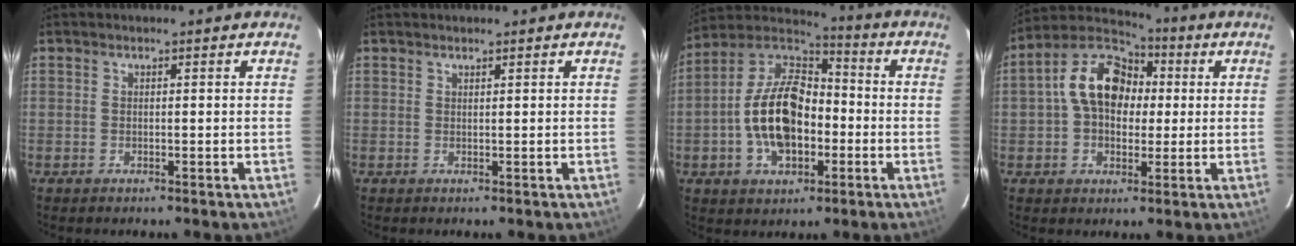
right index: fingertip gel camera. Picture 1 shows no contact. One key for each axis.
{"total": 0.7, "fx": 0.6, "fy": -0.1, "fz": 0.2, "tx": -0.007, "ty": -0.002, "tz": 0.010}
{"total": 16.7, "fx": -3.4, "fy": 9.9, "fz": 13.1, "tx": -0.255, "ty": 0.020, "tz": -0.058}
{"total": 13.0, "fx": 1.5, "fy": 9.3, "fz": 9.0, "tx": -0.173, "ty": 0.039, "tz": 0.020}